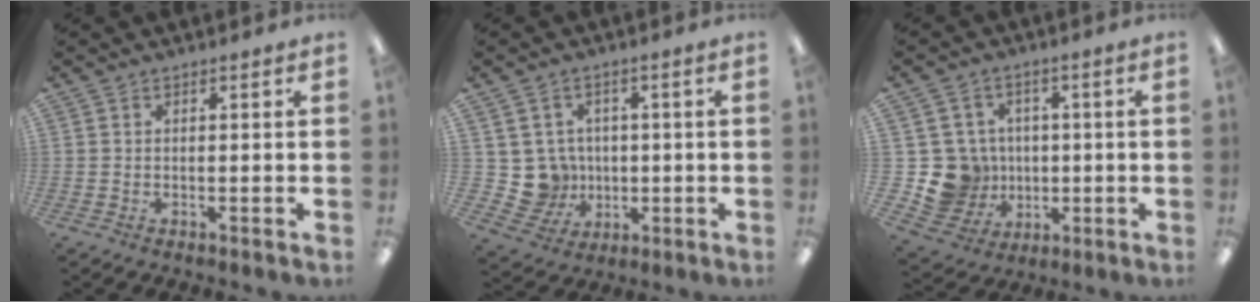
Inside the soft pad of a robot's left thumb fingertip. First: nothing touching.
{"total": 7.2, "force": [0.4, 7.0, 1.6], "torque": [-0.048, 0.003, 0.017]}
{"total": 11.2, "force": [-0.7, 10.9, 2.6], "torque": [-0.089, 0.014, 0.003]}